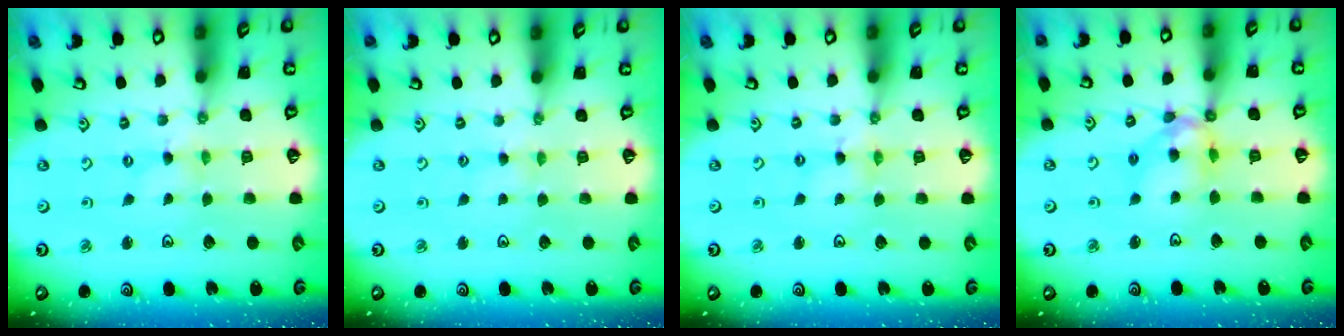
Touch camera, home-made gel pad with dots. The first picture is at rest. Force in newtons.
{"total": 1.8, "press": 1.8, "slide": 0.4}
{"total": 2.0, "press": 2.0, "slide": 0.3}
{"total": 12.0, "press": 11.9, "slide": 1.6}